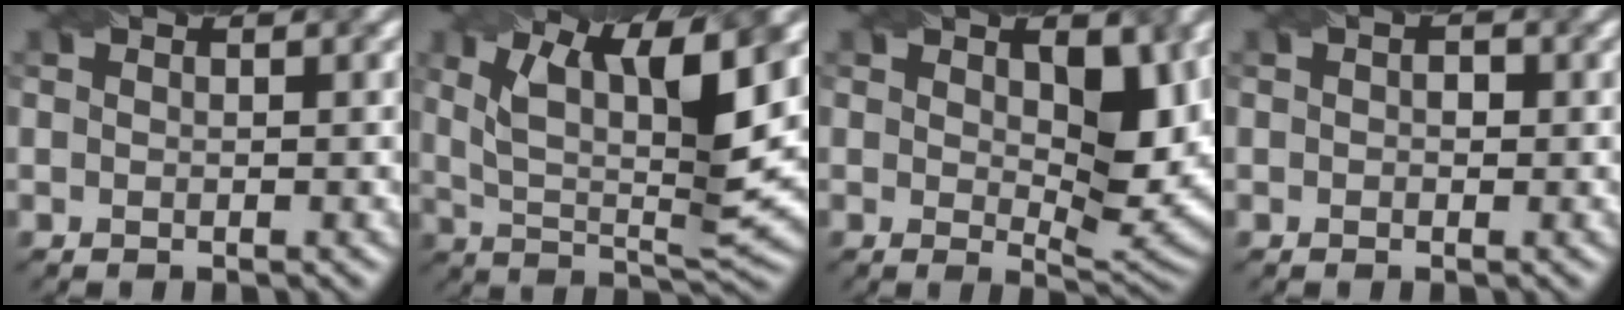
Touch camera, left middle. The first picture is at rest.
{"total": 9.6, "force": [3.5, 3.1, 8.4], "torque": [-0.156, -0.004, 0.064]}
{"total": 6.2, "force": [1.5, 2.9, 5.2], "torque": [-0.082, -0.016, 0.031]}
{"total": 1.0, "force": [0.1, 0.7, 0.7], "torque": [-0.012, 0.000, -0.004]}